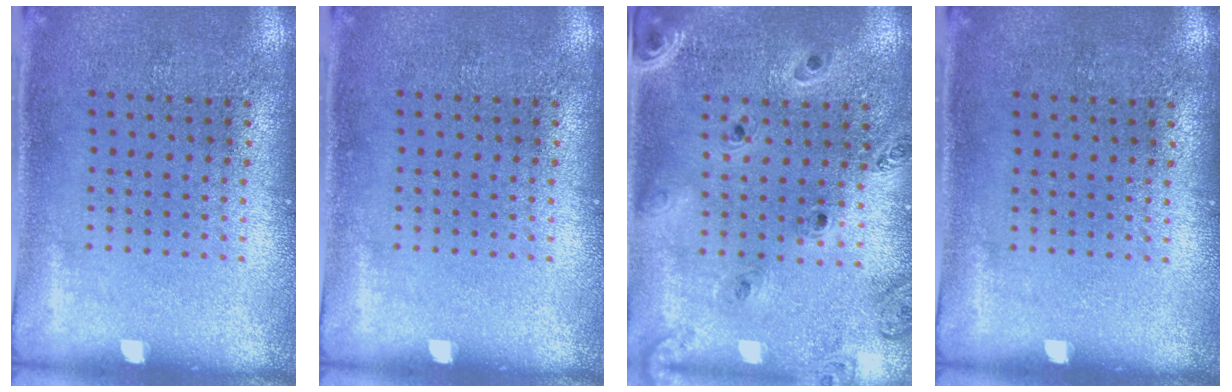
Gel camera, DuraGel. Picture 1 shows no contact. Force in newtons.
{"total": 0.0}
{"total": 1.3, "press": 1.3, "slide": 0.2}
{"total": 0.0}